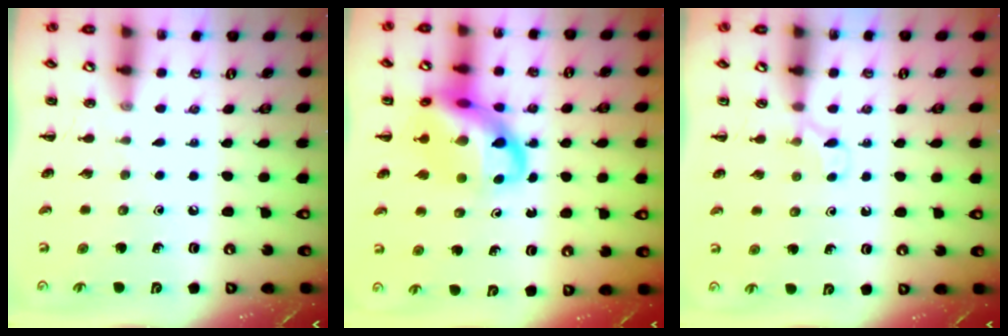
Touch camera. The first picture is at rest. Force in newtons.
{"total": 15.9, "press": 15.5, "slide": 3.5}
{"total": 4.2, "press": 4.0, "slide": 1.3}